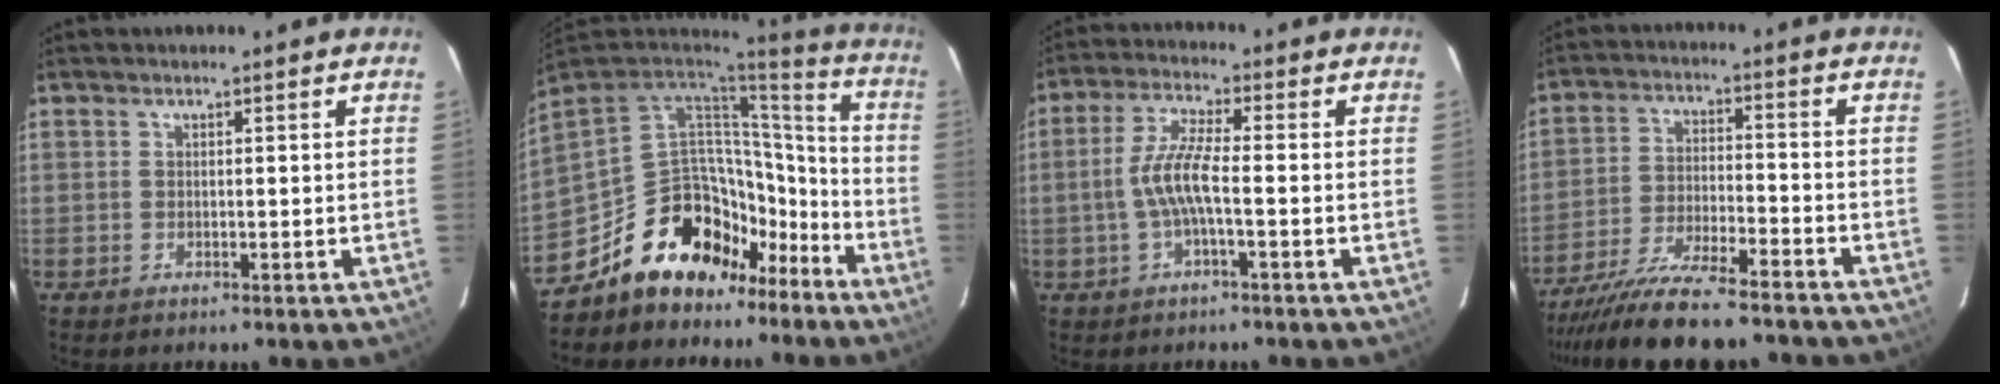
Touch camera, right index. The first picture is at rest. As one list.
[{"total": 21.0, "force": [-14.2, 13.0, 8.3], "torque": [-0.174, 0.055, -0.211]}, {"total": 6.6, "force": [-1.6, 0.6, 6.3], "torque": [-0.138, 0.006, -0.029]}, {"total": 18.4, "force": [-16.4, 2.5, 7.9], "torque": [-0.164, -0.039, -0.263]}]